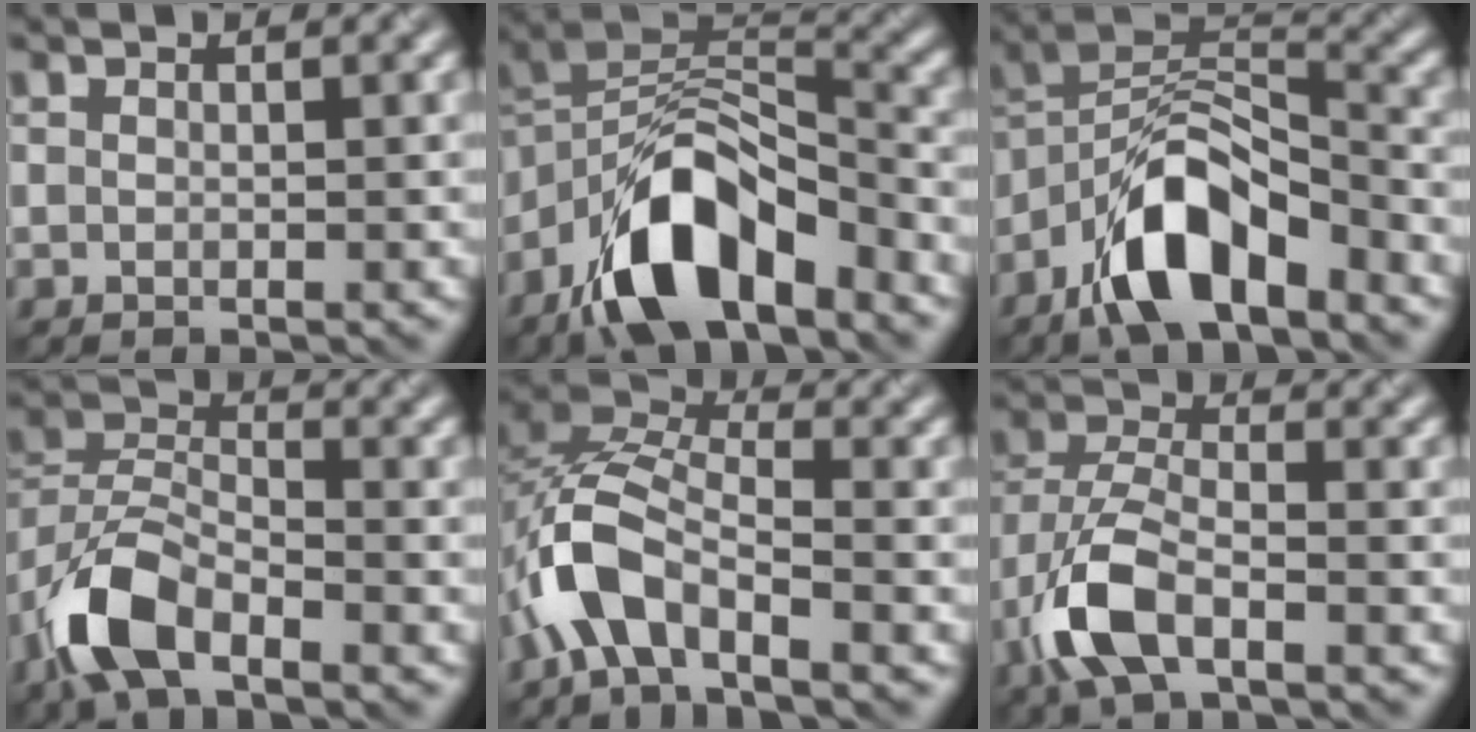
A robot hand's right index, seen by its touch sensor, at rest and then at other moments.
{"total": 10.0, "force": [-6.5, 4.1, 6.4], "torque": [-0.110, 0.009, -0.127]}
{"total": 8.7, "force": [-5.5, 3.5, 5.8], "torque": [-0.097, 0.012, -0.107]}
{"total": 7.3, "force": [-4.6, 3.5, 4.5], "torque": [-0.090, 0.004, -0.098]}
{"total": 6.5, "force": [-3.4, 3.1, 4.6], "torque": [-0.092, 0.010, -0.073]}
{"total": 6.5, "force": [-3.1, 3.1, 4.7], "torque": [-0.109, 0.000, -0.073]}